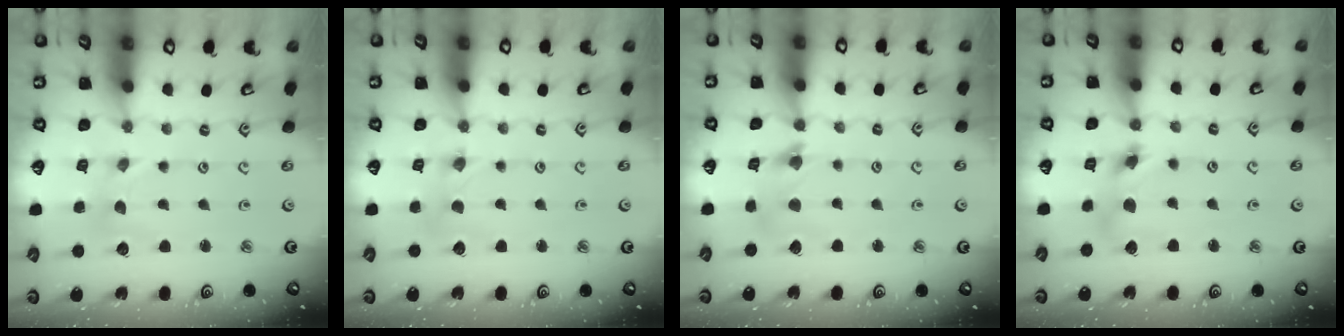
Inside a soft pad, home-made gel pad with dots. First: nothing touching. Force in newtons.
{"total": 2.2, "press": 2.2, "slide": 0.3}
{"total": 5.5, "press": 5.5, "slide": 0.5}
{"total": 7.1, "press": 7.0, "slide": 0.8}